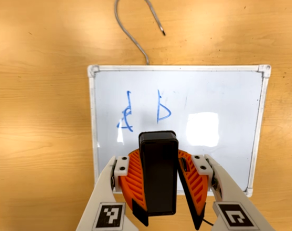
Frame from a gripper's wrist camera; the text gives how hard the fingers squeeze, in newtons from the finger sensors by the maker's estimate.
{"total": 7.5, "left": 8.2, "right": 6.8}